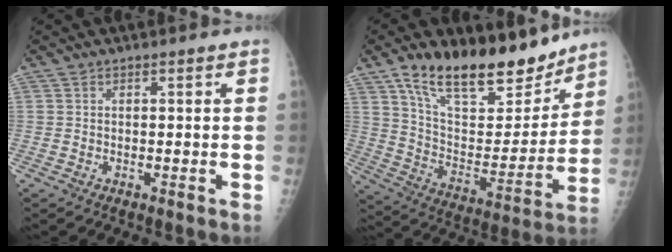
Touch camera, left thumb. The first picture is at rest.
{"total": 22.3, "force": [16.5, 8.9, 12.1], "torque": [-0.157, -0.081, 0.279]}